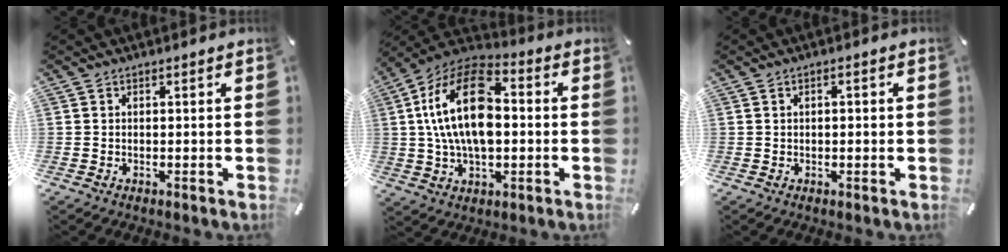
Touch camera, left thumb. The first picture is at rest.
{"total": 18.9, "force": [1.1, 11.7, 14.8], "torque": [-0.305, 0.007, 0.012]}
{"total": 1.2, "force": [0.0, 0.6, 1.0], "torque": [-0.019, 0.004, -0.002]}